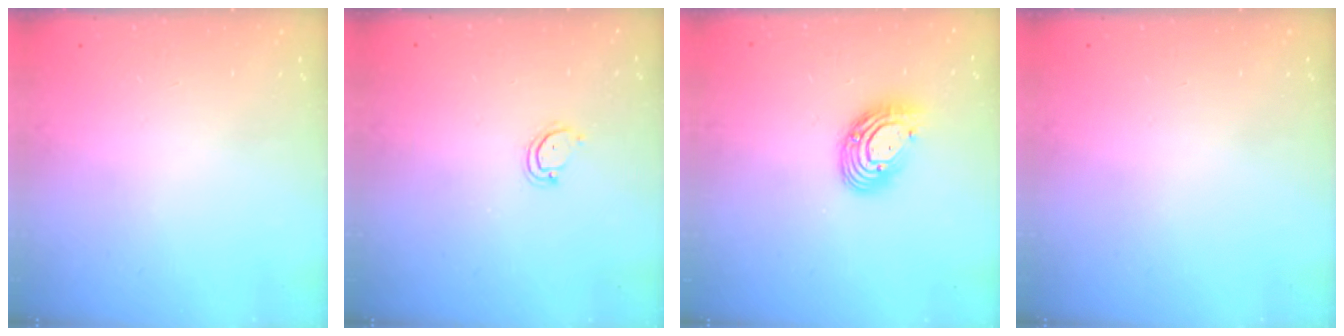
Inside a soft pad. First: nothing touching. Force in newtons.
{"total": 2.5, "press": 2.5, "slide": 0.1}
{"total": 11.1, "press": 11.0, "slide": 1.1}
{"total": 0.0}